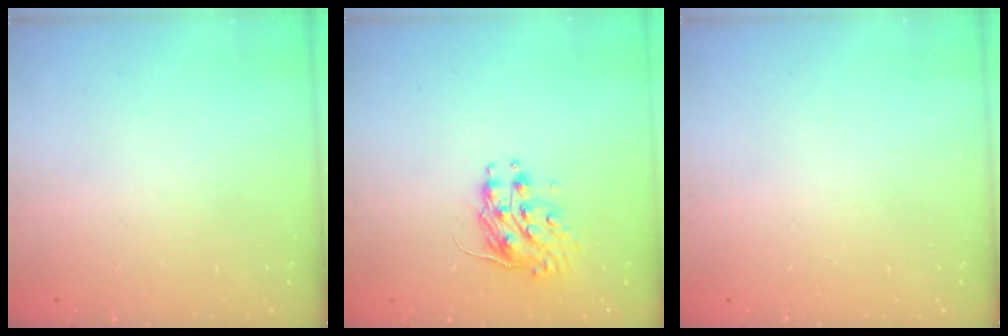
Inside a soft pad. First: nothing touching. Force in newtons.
{"total": 9.0, "press": 9.0, "slide": 0.6}
{"total": 0.0}